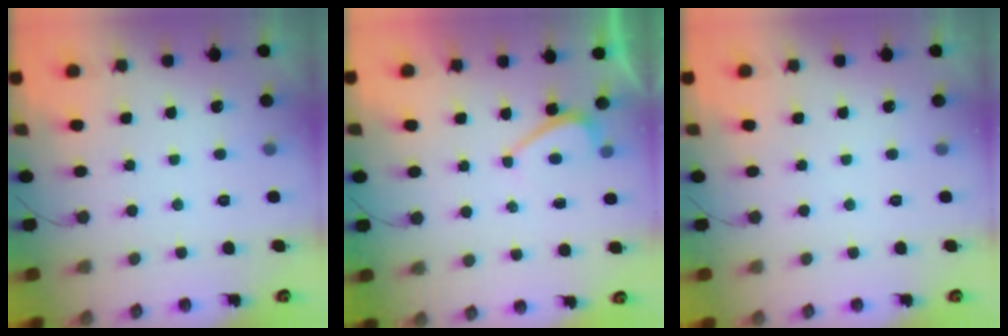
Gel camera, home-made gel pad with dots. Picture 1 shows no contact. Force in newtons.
{"total": 2.2, "press": 2.2, "slide": 0.5}
{"total": 0.0}